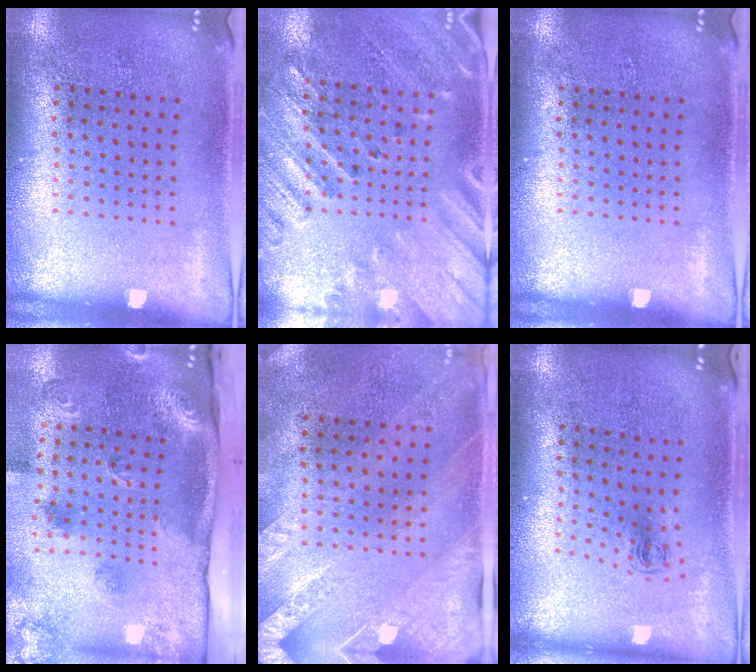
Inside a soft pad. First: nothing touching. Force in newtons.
{"total": 2.5, "press": 2.1, "slide": 1.4}
{"total": 0.0}
{"total": 2.7, "press": 1.9, "slide": 1.8}
{"total": 2.5, "press": 2.1, "slide": 1.3}
{"total": 0.6, "press": 0.3, "slide": 0.5}